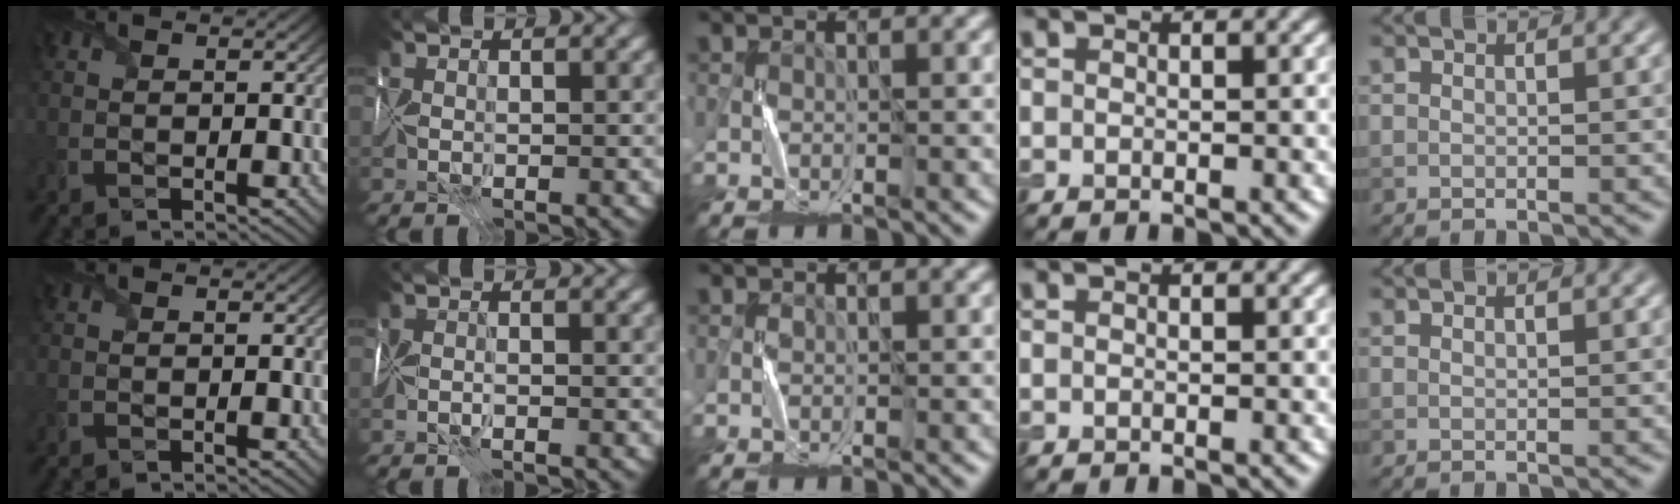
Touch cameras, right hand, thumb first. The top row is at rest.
{"index": {"total": 1.3, "force": [-1.0, 0.1, 0.7], "torque": [-0.018, -0.003, -0.029]}}